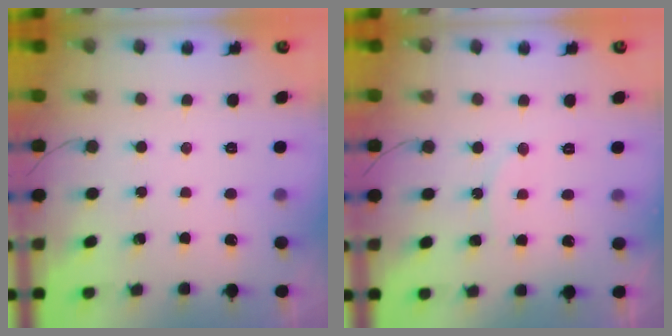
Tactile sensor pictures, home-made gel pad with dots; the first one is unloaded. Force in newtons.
{"total": 6.4, "press": 5.9, "slide": 2.5}